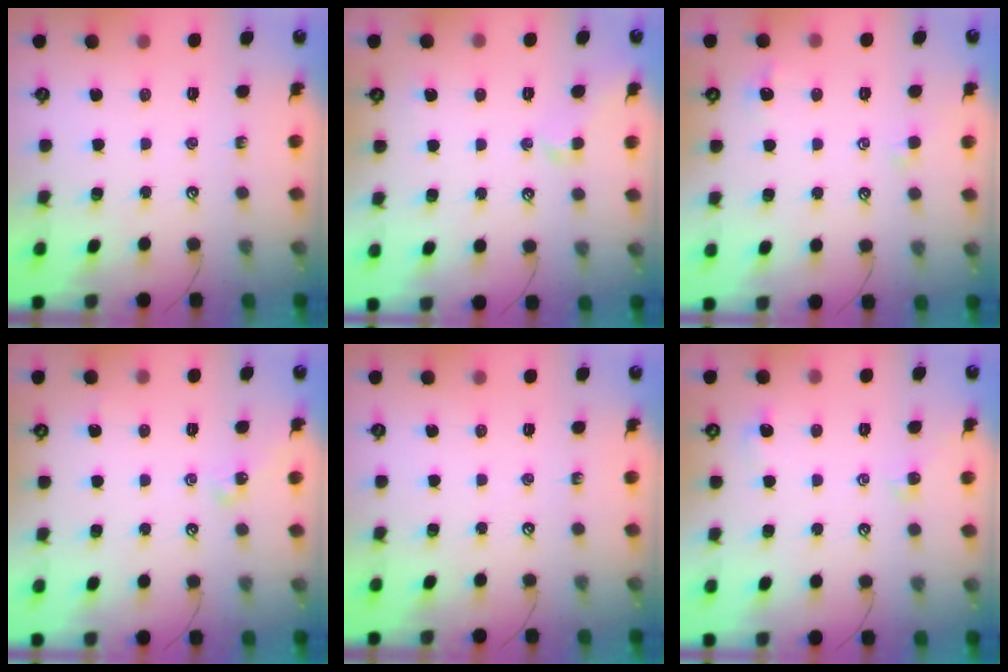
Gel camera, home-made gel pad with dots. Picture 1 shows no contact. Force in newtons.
{"total": 1.4, "press": 1.3, "slide": 0.6}
{"total": 0.0}
{"total": 5.6, "press": 5.5, "slide": 0.7}
{"total": 0.0}
{"total": 1.0, "press": 0.9, "slide": 0.5}